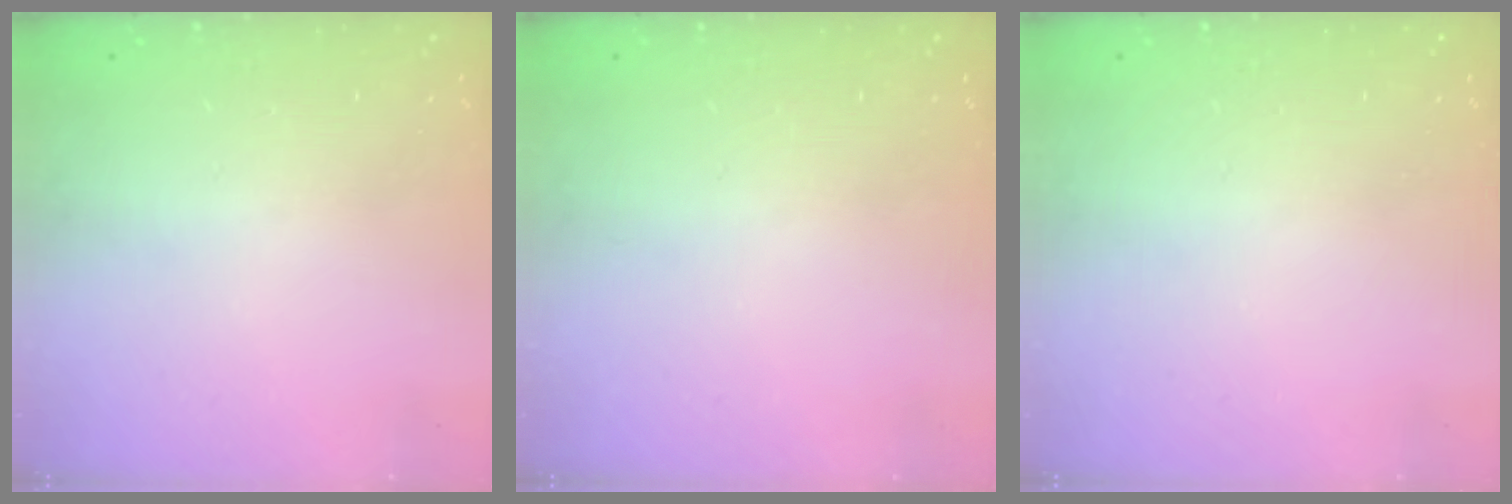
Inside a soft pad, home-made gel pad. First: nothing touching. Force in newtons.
{"total": 0.0}
{"total": 0.0}